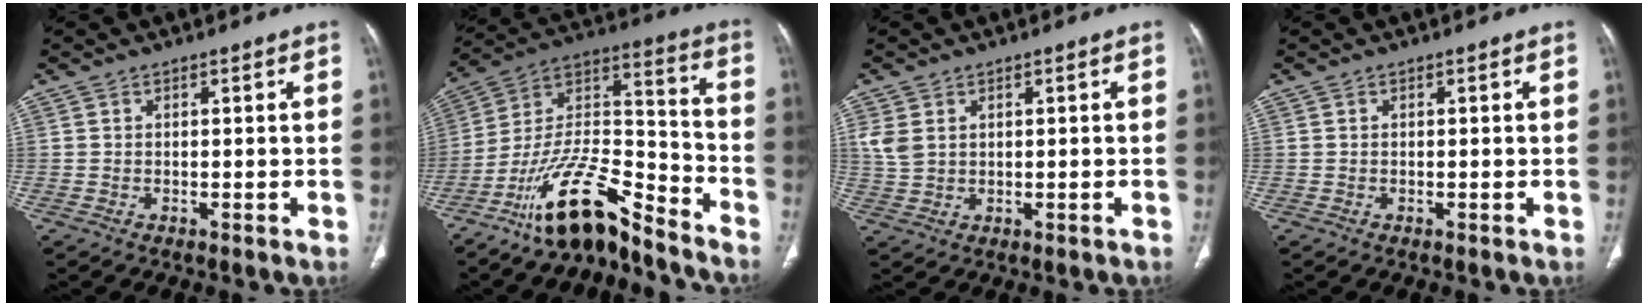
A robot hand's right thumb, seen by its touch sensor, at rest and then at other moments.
{"total": 17.2, "force": [-13.1, 5.4, 9.6], "torque": [-0.157, 0.106, -0.239]}
{"total": 3.8, "force": [1.2, 2.7, 2.4], "torque": [-0.054, 0.003, 0.031]}
{"total": 0.0}